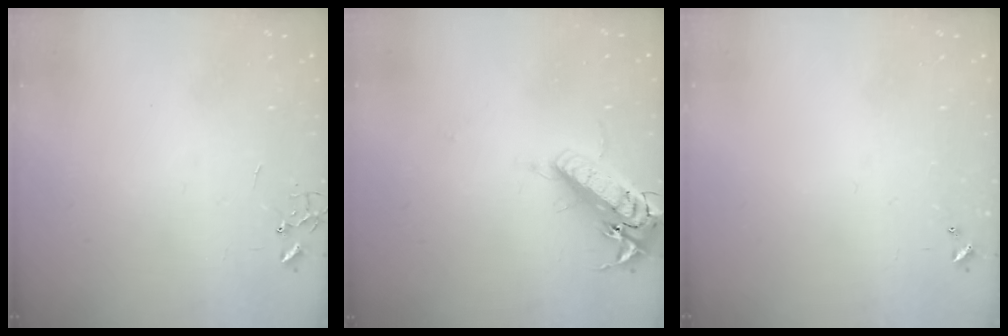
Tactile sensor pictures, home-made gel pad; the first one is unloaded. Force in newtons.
{"total": 17.6, "press": 17.3, "slide": 3.4}
{"total": 0.0}